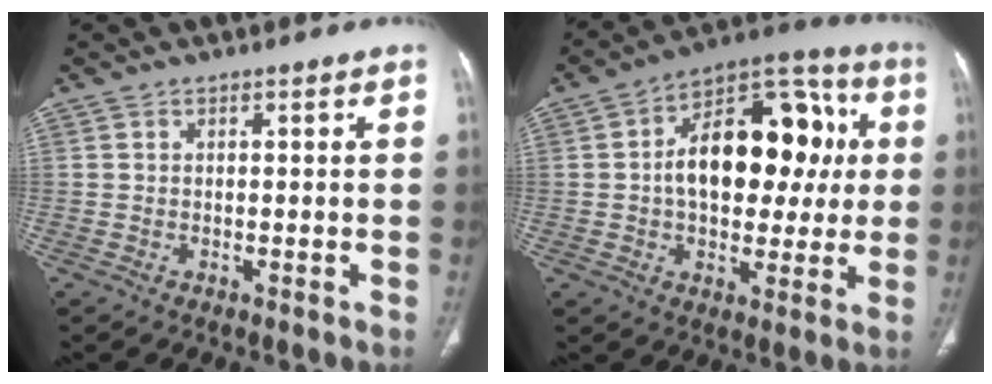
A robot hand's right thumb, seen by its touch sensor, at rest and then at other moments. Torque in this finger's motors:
{"motor_torque": [1.45, 1.72, 1.71, -0.05, 0.14]}